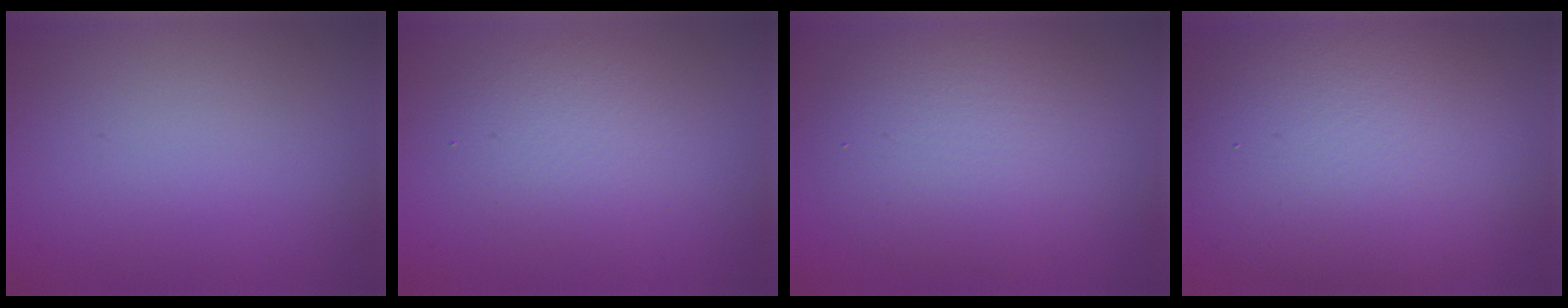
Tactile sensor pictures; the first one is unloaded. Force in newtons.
{"total": 3.4, "press": 3.4, "slide": 0.1}
{"total": 6.9, "press": 6.9, "slide": 0.6}
{"total": 12.9, "press": 12.8, "slide": 1.0}